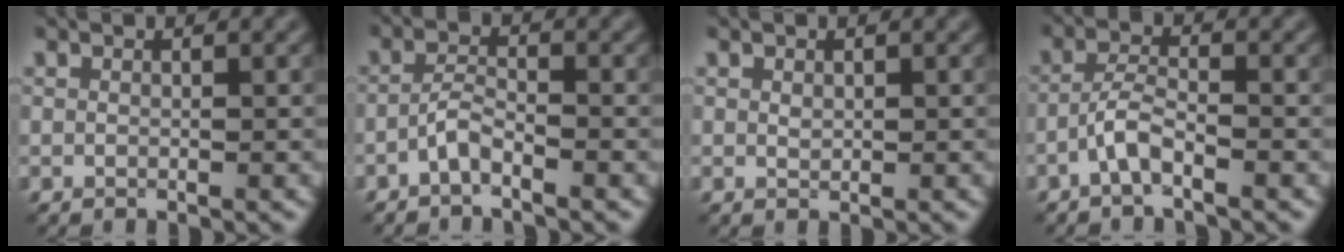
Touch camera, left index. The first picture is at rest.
{"total": 1.9, "force": [-1.4, 0.3, 1.2], "torque": [-0.029, 0.007, -0.035]}
{"total": 0.6, "force": [0.1, 0.4, 0.5], "torque": [-0.011, -0.002, 0.004]}
{"total": 2.5, "force": [-1.7, 0.4, 1.8], "torque": [-0.041, 0.008, -0.042]}